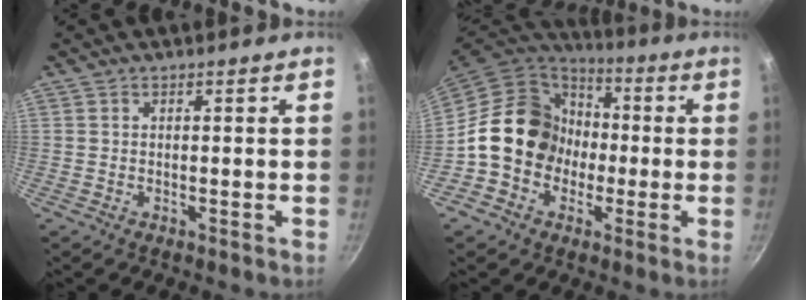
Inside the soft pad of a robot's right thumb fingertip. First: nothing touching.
{"total": 17.1, "force": [-1.6, 14.8, 8.5], "torque": [-0.101, 0.048, -0.034]}